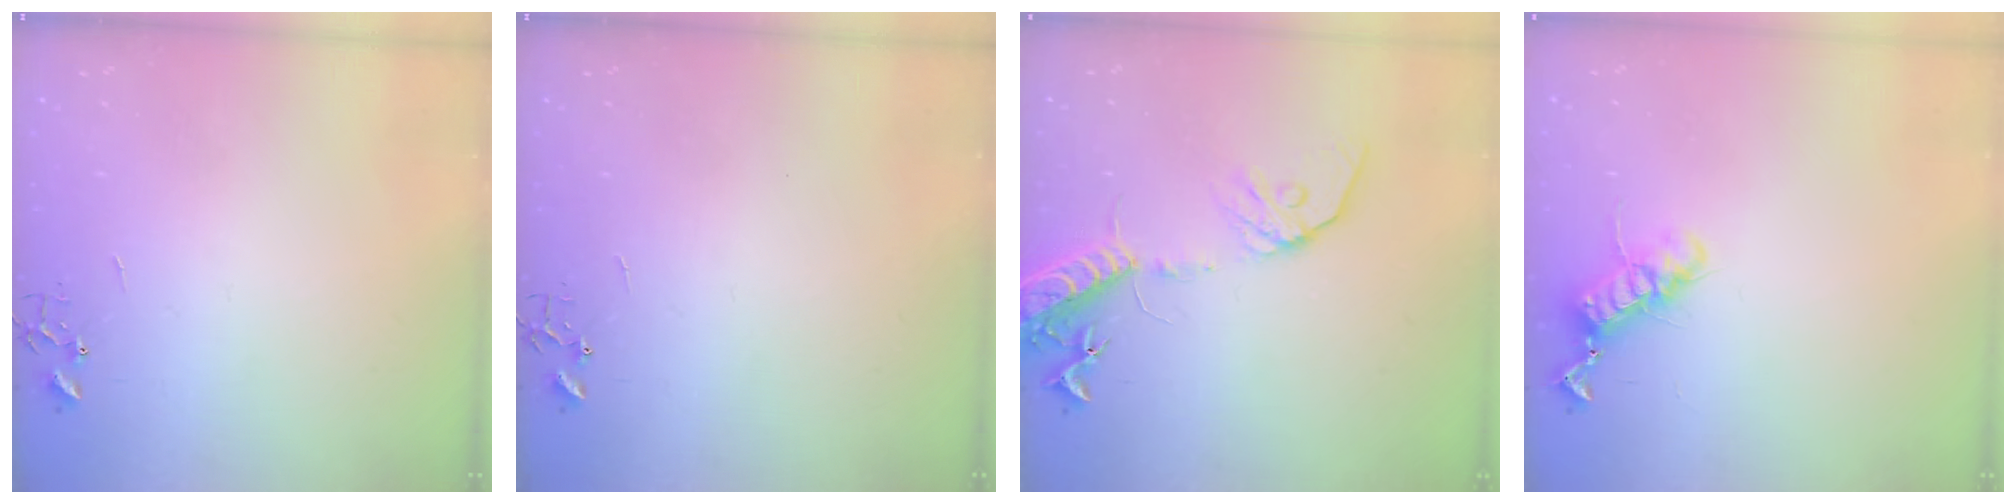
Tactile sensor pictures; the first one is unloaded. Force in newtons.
{"total": 0.0}
{"total": 16.6, "press": 16.2, "slide": 3.5}
{"total": 11.7, "press": 11.6, "slide": 1.2}